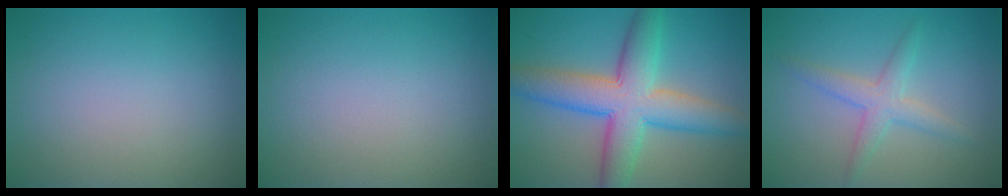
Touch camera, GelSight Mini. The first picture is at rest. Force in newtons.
{"total": 0.0}
{"total": 8.6, "press": 8.6, "slide": 0.3}
{"total": 2.7, "press": 2.7, "slide": 0.1}